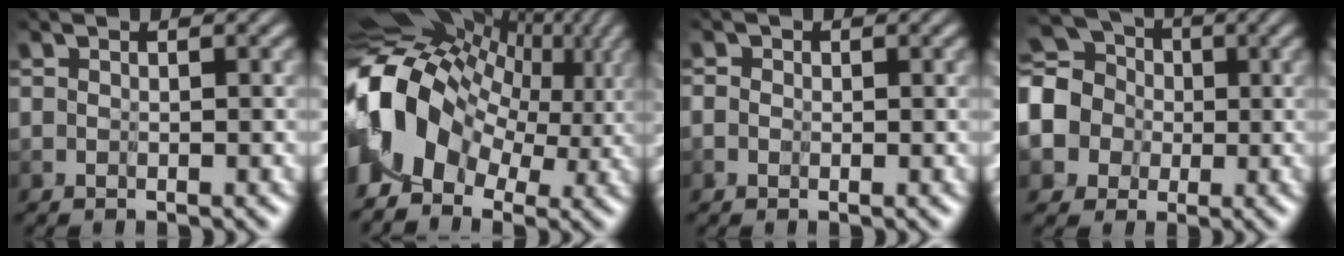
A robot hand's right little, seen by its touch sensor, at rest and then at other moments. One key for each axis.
{"total": 9.9, "fx": 1.4, "fy": 7.0, "fz": 7.0, "tx": -0.164, "ty": 0.015, "tz": 0.023}
{"total": 0.9, "fx": -0.3, "fy": 0.9, "fz": 0.1, "tx": 0.000, "ty": 0.004, "tz": -0.020}
{"total": 6.1, "fx": 0.1, "fy": 5.5, "fz": 2.6, "tx": -0.089, "ty": -0.004, "tz": -0.025}